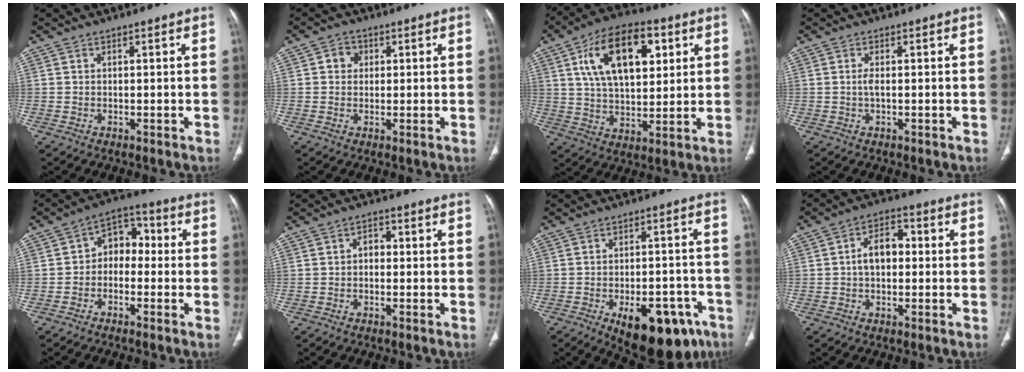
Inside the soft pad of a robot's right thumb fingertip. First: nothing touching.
{"total": 2.9, "force": [0.6, 2.6, 1.2], "torque": [-0.002, 0.003, 0.007]}
{"total": 18.5, "force": [6.5, 9.9, 14.2], "torque": [-0.207, -0.006, 0.110]}
{"total": 1.2, "force": [0.0, 0.3, 1.2], "torque": [-0.028, -0.002, 0.000]}
{"total": 7.4, "force": [-0.8, 5.4, 4.9], "torque": [-0.042, 0.037, -0.032]}
{"total": 2.4, "force": [-0.3, 1.8, 1.5], "torque": [-0.013, 0.011, -0.013]}
{"total": 17.0, "force": [-8.6, 8.3, 12.1], "torque": [-0.110, 0.038, -0.105]}
{"total": 6.8, "force": [0.1, 4.5, 5.2], "torque": [-0.075, 0.024, -0.008]}